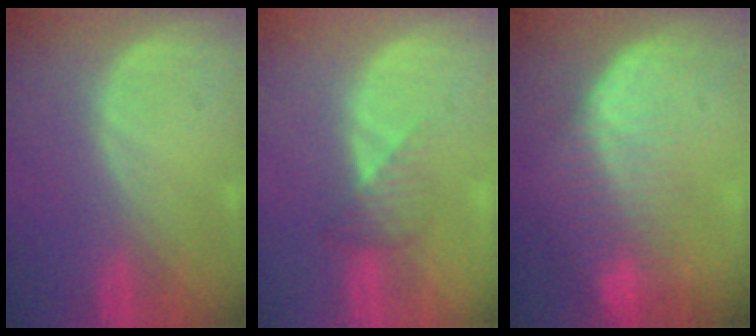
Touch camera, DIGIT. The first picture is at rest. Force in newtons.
{"total": 3.3, "press": 3.1, "slide": 1.1}
{"total": 8.1, "press": 7.0, "slide": 4.0}